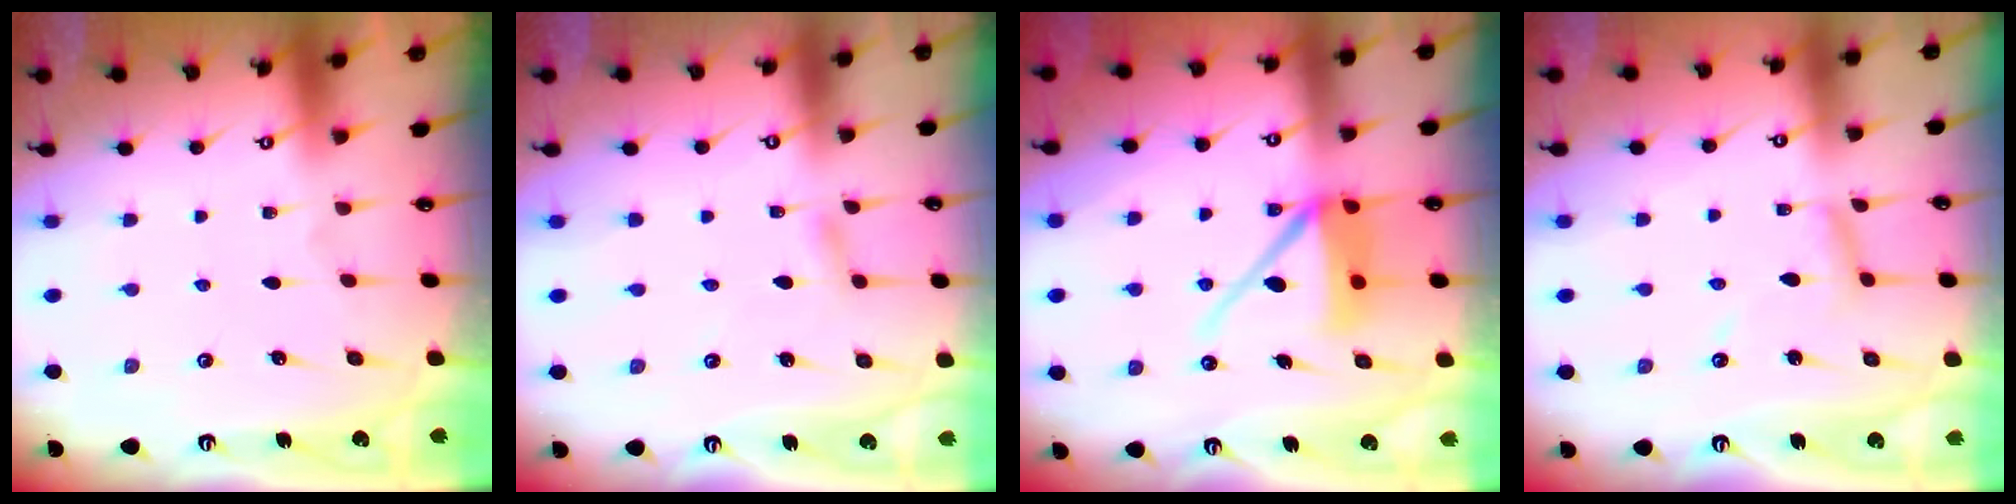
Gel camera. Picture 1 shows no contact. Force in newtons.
{"total": 3.1, "press": 3.1, "slide": 0.4}
{"total": 11.6, "press": 11.5, "slide": 1.8}
{"total": 6.9, "press": 6.9, "slide": 0.3}